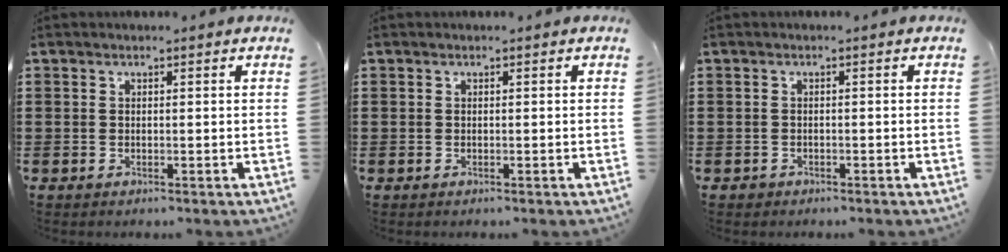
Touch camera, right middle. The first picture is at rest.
{"total": 0.0}
{"total": 0.5, "force": [-0.4, 0.3, 0.0], "torque": [-0.002, 0.001, -0.009]}